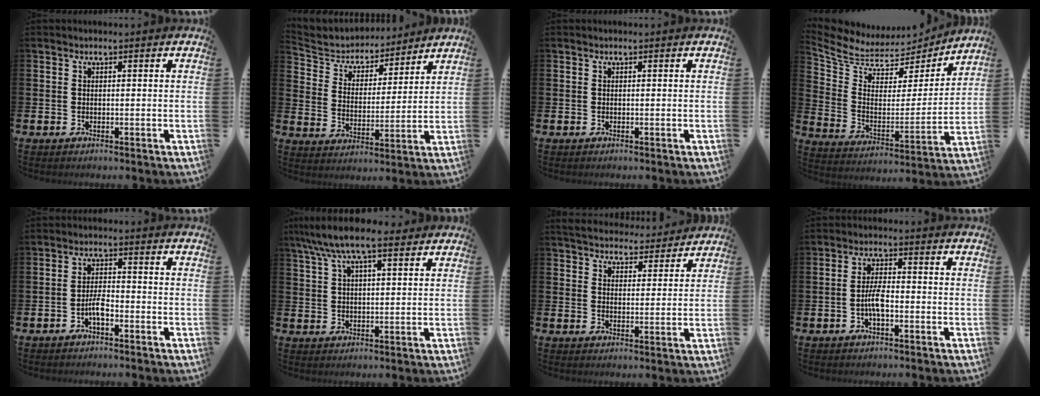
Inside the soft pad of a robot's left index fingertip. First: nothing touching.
{"total": 5.4, "force": [5.0, 2.1, 0.4], "torque": [-0.046, -0.037, 0.083]}
{"total": 0.0}
{"total": 6.9, "force": [6.3, 2.5, 0.6], "torque": [-0.061, -0.052, 0.107]}
{"total": 2.7, "force": [-1.3, 0.8, 2.2], "torque": [-0.048, 0.008, -0.023]}
{"total": 7.9, "force": [6.5, 1.9, 4.1], "torque": [-0.095, -0.012, 0.119]}
{"total": 5.1, "force": [5.0, 1.0, 0.1], "torque": [-0.023, -0.039, 0.088]}
{"total": 3.3, "force": [-1.0, 1.1, 2.9], "torque": [-0.068, 0.006, -0.020]}